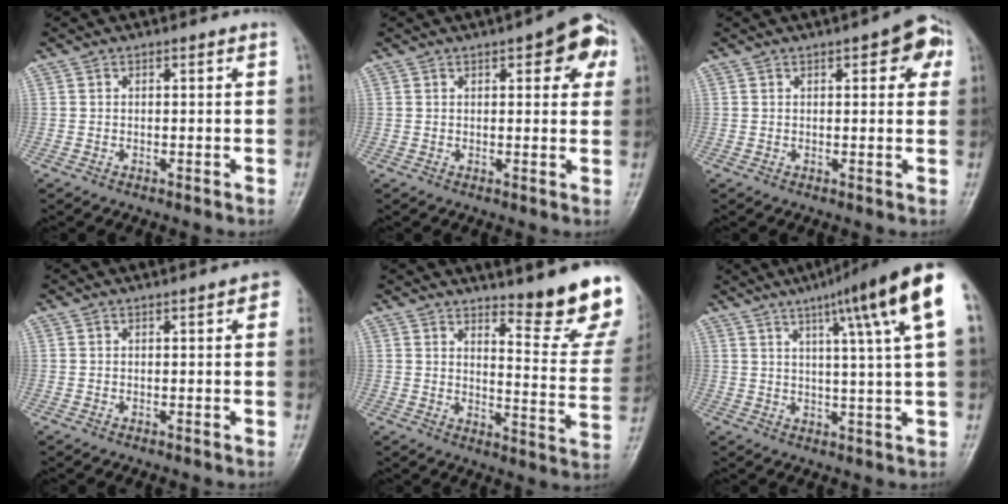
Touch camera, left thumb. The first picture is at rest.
{"total": 8.5, "force": [3.5, 3.4, 7.0], "torque": [-0.055, 0.002, 0.033]}
{"total": 6.7, "force": [2.7, 2.7, 5.5], "torque": [-0.041, 0.003, 0.022]}
{"total": 2.8, "force": [1.0, 0.9, 2.4], "torque": [-0.019, 0.003, 0.005]}
{"total": 14.2, "force": [11.6, 1.4, 8.0], "torque": [-0.081, -0.124, 0.149]}
{"total": 15.8, "force": [7.0, 0.5, 14.2], "torque": [-0.200, -0.005, 0.091]}